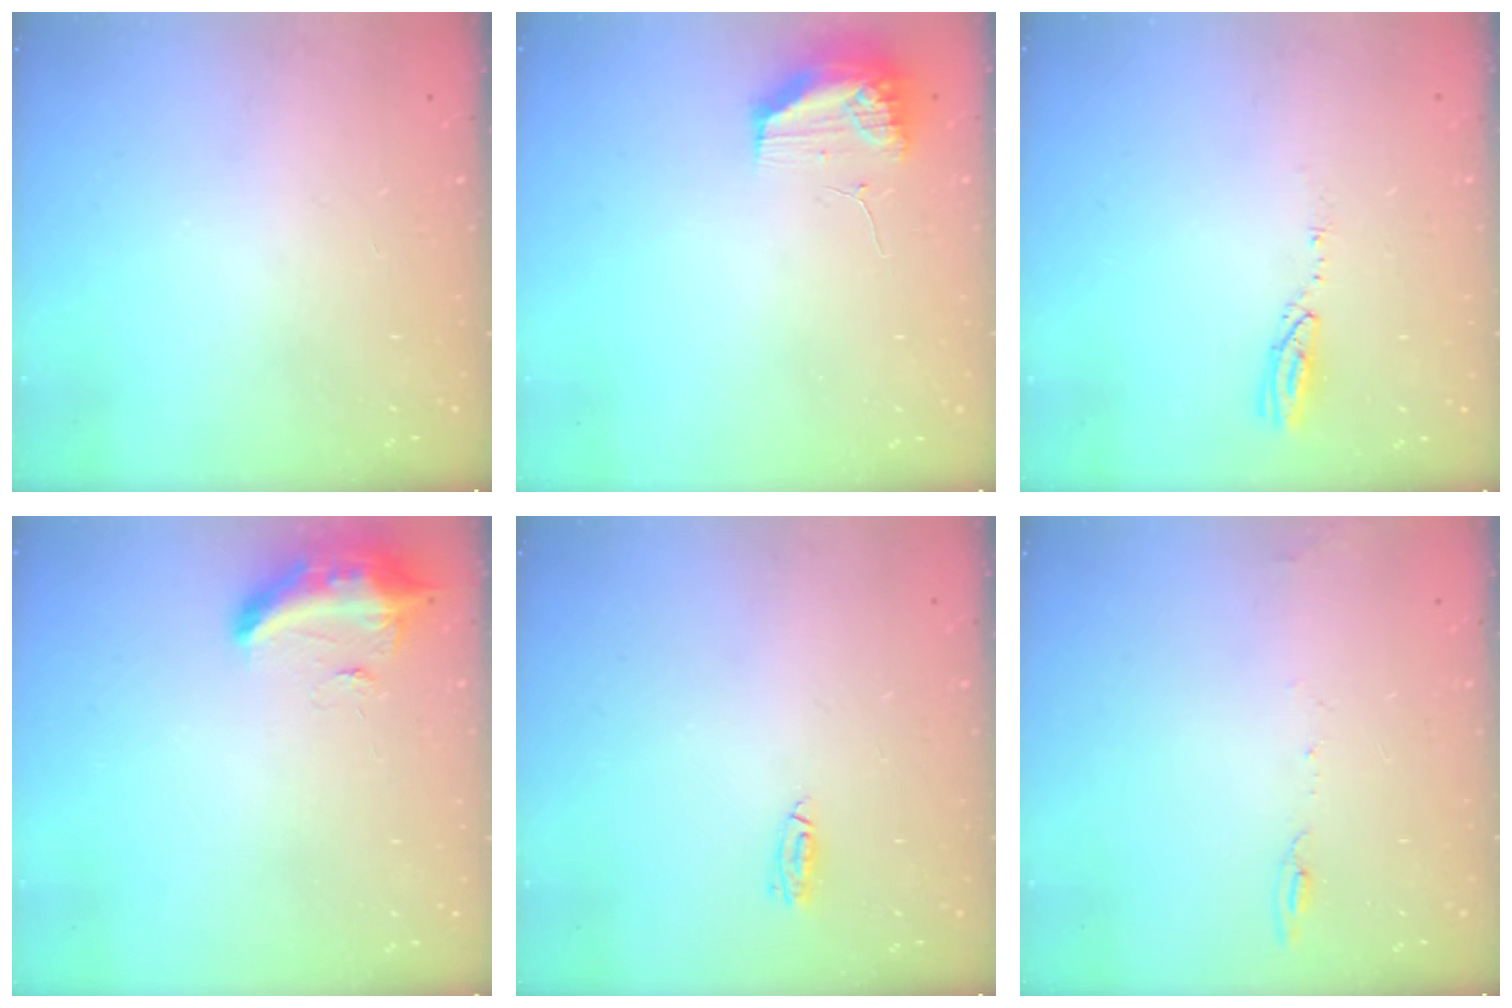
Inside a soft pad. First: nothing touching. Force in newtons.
{"total": 10.8, "press": 10.5, "slide": 2.8}
{"total": 3.6, "press": 3.6, "slide": 0.3}
{"total": 9.4, "press": 9.1, "slide": 2.2}
{"total": 4.2, "press": 3.9, "slide": 1.6}
{"total": 5.6, "press": 5.5, "slide": 0.7}